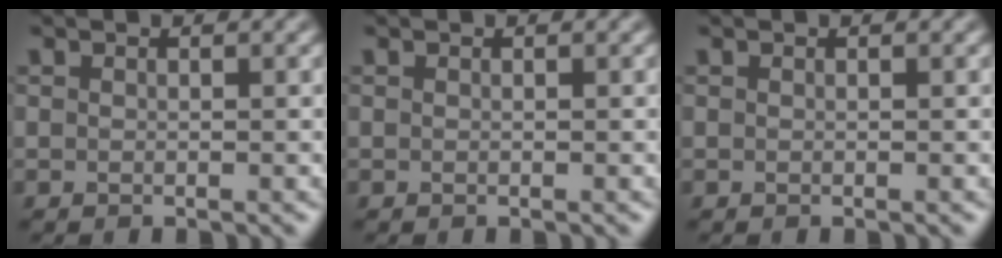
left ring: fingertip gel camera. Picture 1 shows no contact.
{"total": 0.0}
{"total": 0.0}